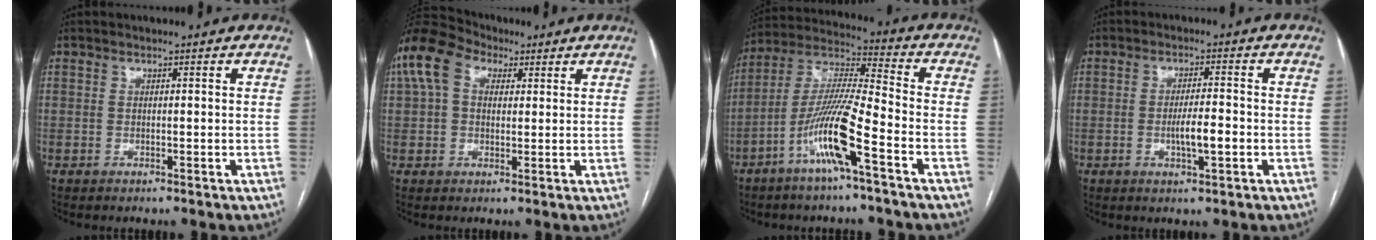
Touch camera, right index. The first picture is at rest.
{"total": 9.4, "force": [3.9, 6.2, 5.9], "torque": [-0.139, 0.052, 0.069]}
{"total": 12.9, "force": [-6.1, 0.3, 11.3], "torque": [-0.232, -0.001, -0.121]}
{"total": 4.6, "force": [-1.2, 0.7, 4.4], "torque": [-0.079, -0.003, -0.018]}